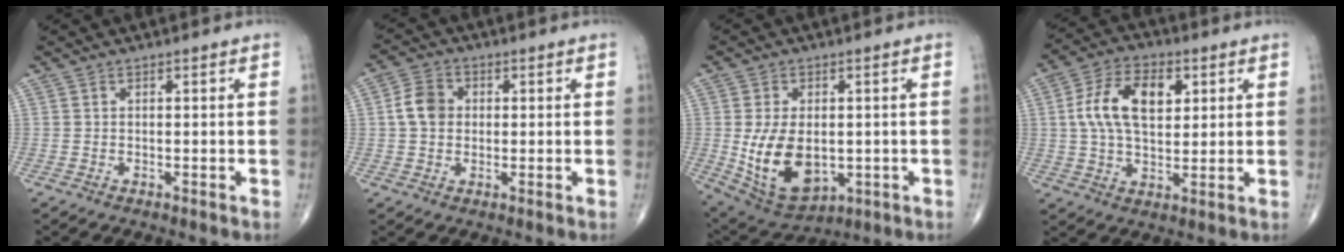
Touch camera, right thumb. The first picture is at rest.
{"total": 5.8, "force": [0.5, 4.7, 3.4], "torque": [-0.053, 0.009, 0.003]}
{"total": 13.7, "force": [-1.4, 8.5, 10.6], "torque": [-0.172, -0.007, 0.004]}
{"total": 12.8, "force": [3.0, 7.4, 10.0], "torque": [-0.167, 0.005, 0.048]}